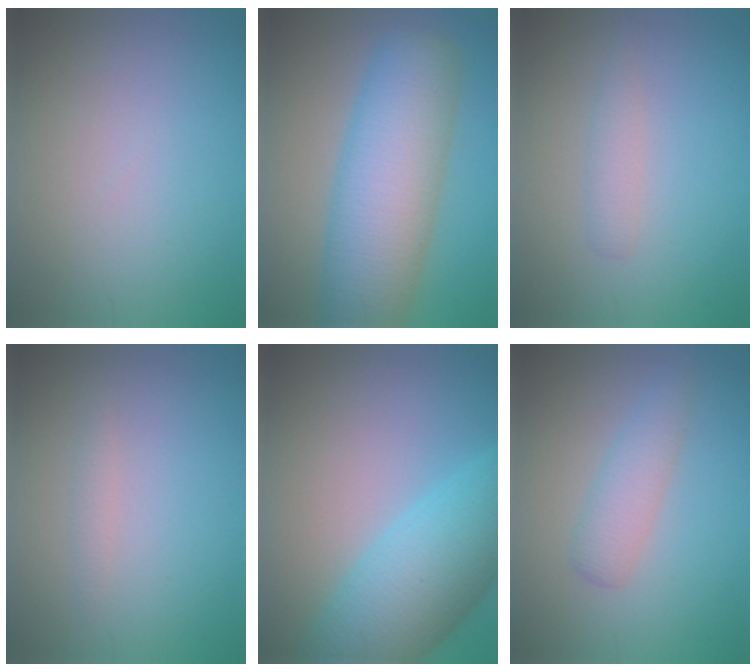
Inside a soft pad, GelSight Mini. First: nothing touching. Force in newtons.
{"total": 10.8, "press": 10.8, "slide": 0.4}
{"total": 1.5, "press": 1.5, "slide": 0.0}
{"total": 0.8, "press": 0.8, "slide": 0.1}
{"total": 9.4, "press": 9.4, "slide": 0.3}
{"total": 2.6, "press": 2.6, "slide": 0.0}